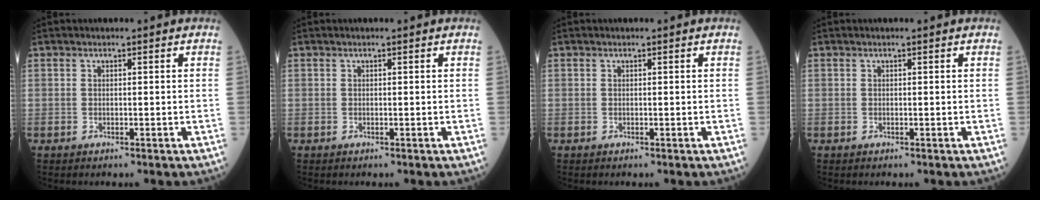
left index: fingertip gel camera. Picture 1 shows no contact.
{"total": 0.0}
{"total": 0.0}
{"total": 0.0}